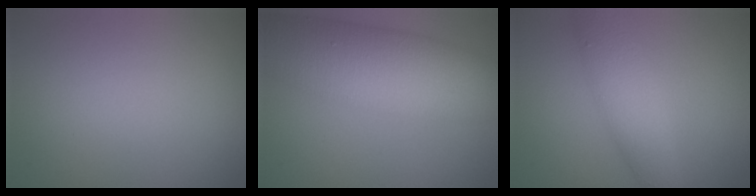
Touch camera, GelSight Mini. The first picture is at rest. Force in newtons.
{"total": 11.6, "press": 11.6, "slide": 0.5}
{"total": 4.1, "press": 4.1, "slide": 0.1}